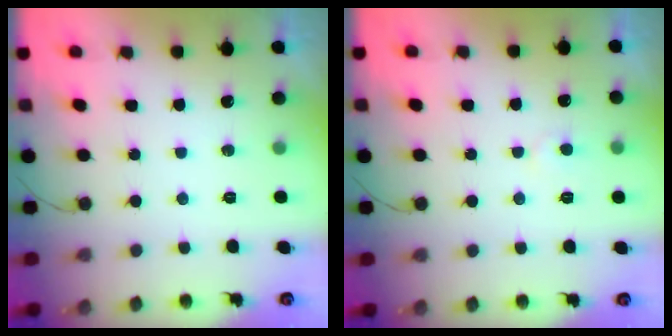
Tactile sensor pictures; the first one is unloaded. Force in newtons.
{"total": 3.1, "press": 3.1, "slide": 0.3}